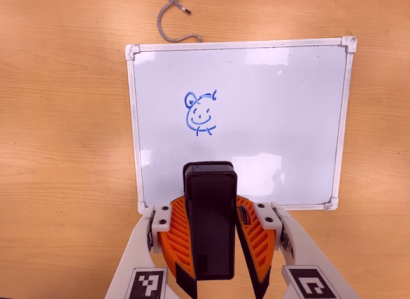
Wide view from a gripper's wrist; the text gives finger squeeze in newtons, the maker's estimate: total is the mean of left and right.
{"total": 11.3, "left": 9.9, "right": 12.7}